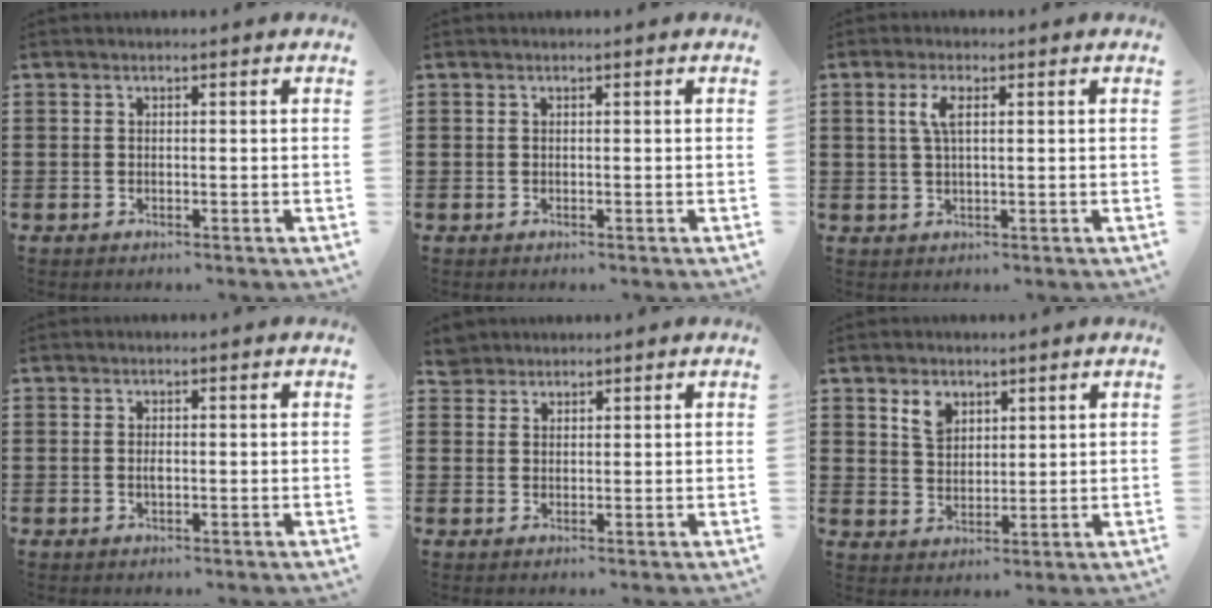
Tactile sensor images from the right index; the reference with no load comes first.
{"total": 0.0}
{"total": 3.4, "force": [0.9, 1.1, 3.0], "torque": [-0.062, 0.009, 0.013]}
{"total": 1.0, "force": [-0.1, 0.4, 0.9], "torque": [-0.017, 0.000, -0.003]}
{"total": 2.7, "force": [2.4, 1.2, 0.1], "torque": [-0.009, 0.010, 0.049]}
{"total": 4.1, "force": [2.7, 2.6, 1.7], "torque": [-0.035, 0.004, 0.048]}